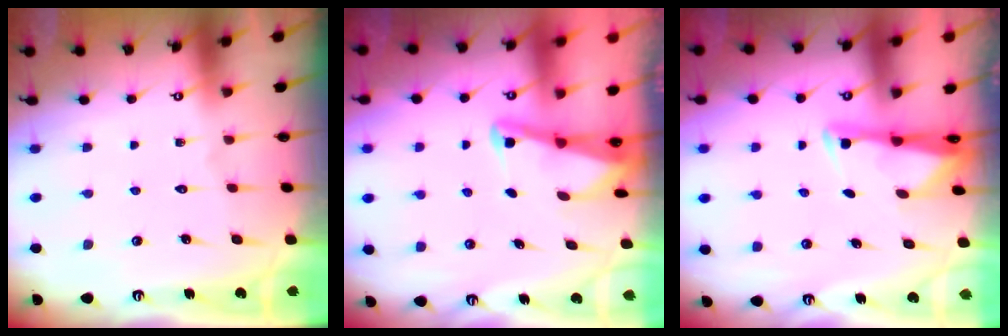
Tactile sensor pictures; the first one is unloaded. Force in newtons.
{"total": 2.2, "press": 2.2, "slide": 0.3}
{"total": 2.8, "press": 2.7, "slide": 0.4}